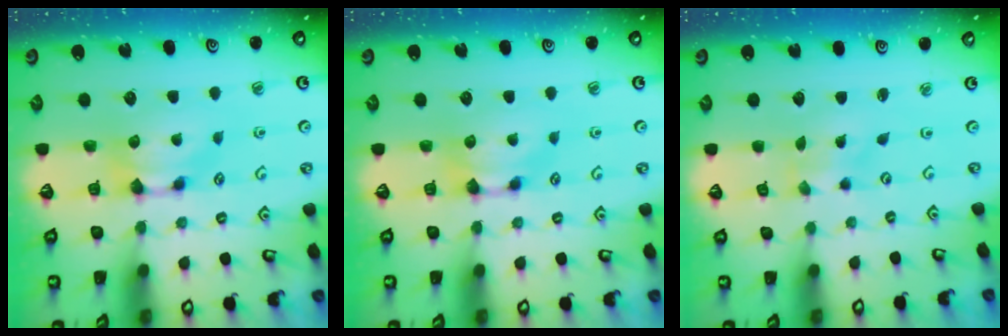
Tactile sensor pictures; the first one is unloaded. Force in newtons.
{"total": 0.0}
{"total": 4.1, "press": 4.1, "slide": 0.6}